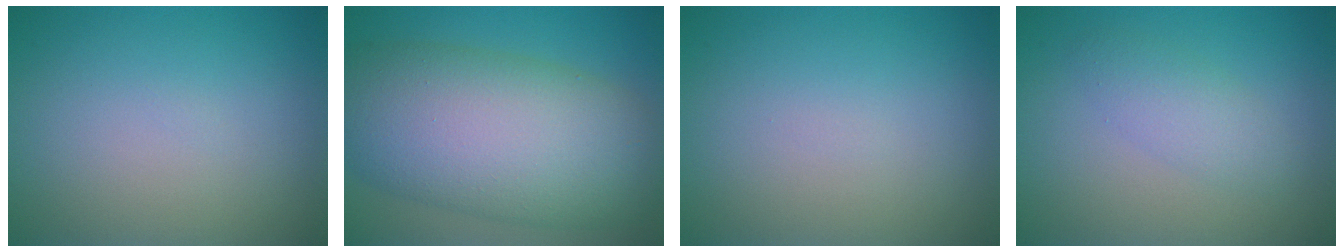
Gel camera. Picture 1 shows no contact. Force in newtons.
{"total": 13.3, "press": 13.3, "slide": 0.3}
{"total": 0.0}
{"total": 2.3, "press": 2.3, "slide": 0.2}